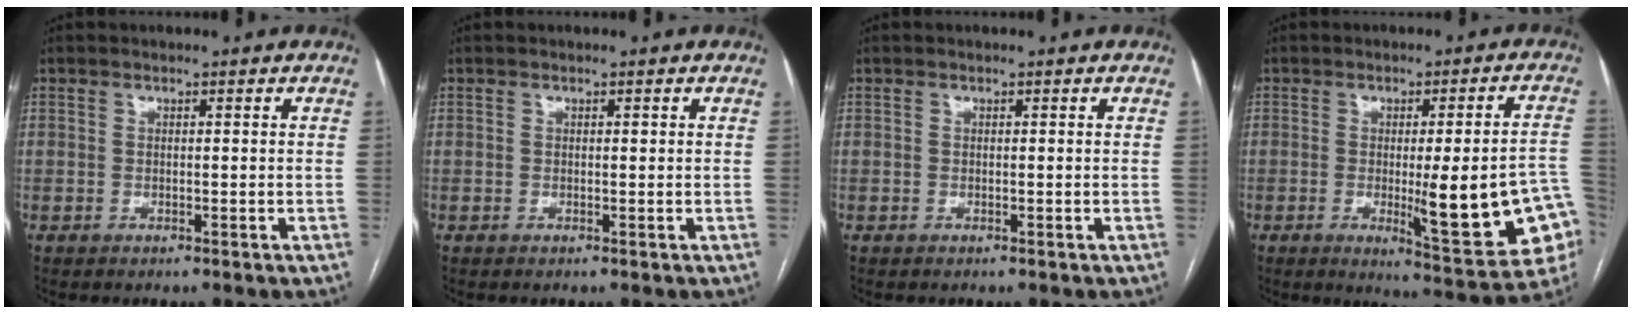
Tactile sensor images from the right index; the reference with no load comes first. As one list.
[{"total": 0.0}, {"total": 0.0}, {"total": 16.4, "force": [-3.6, 2.3, 15.9], "torque": [-0.143, 0.004, -0.030]}]